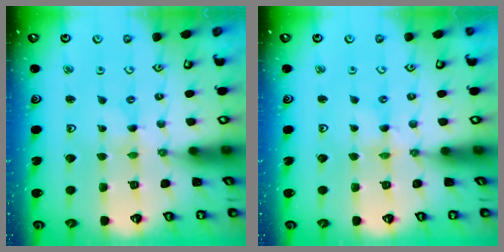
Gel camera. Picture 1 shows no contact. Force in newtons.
{"total": 0.8, "press": 0.7, "slide": 0.2}